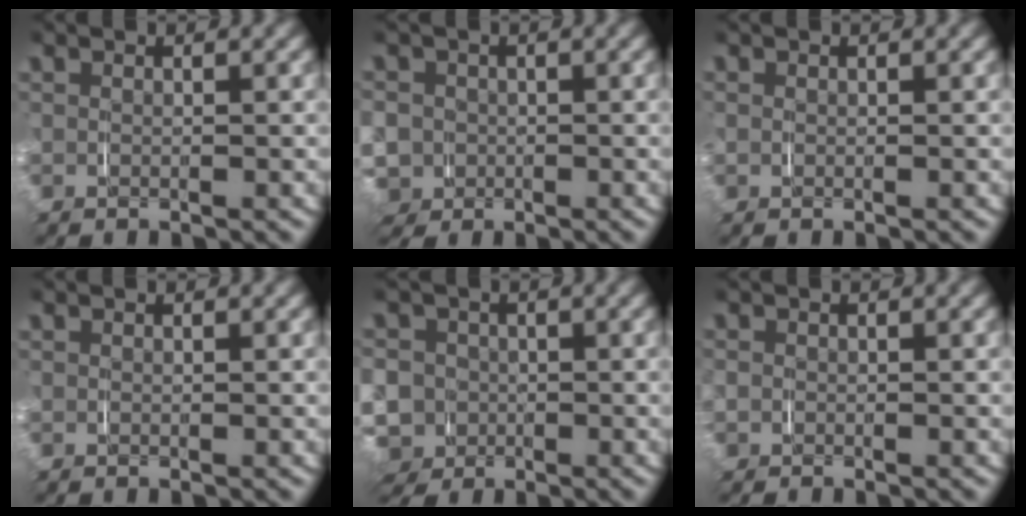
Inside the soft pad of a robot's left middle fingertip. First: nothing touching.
{"total": 6.3, "force": [-1.0, 5.9, 1.8], "torque": [-0.059, -0.030, -0.014]}
{"total": 0.6, "force": [0.1, 0.6, 0.0], "torque": [-0.002, 0.000, 0.001]}
{"total": 0.0}
{"total": 9.5, "force": [-2.0, 8.8, 3.0], "torque": [-0.085, -0.038, -0.033]}
{"total": 1.5, "force": [-0.2, 1.4, 0.2], "torque": [-0.018, -0.002, -0.009]}